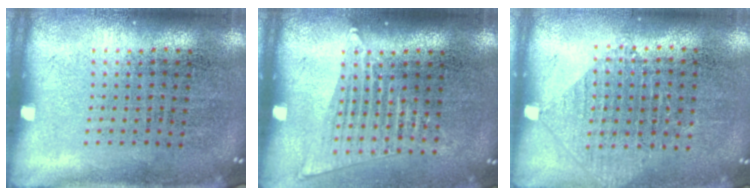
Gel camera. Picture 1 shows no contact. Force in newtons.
{"total": 1.5, "press": 1.4, "slide": 0.7}
{"total": 0.9, "press": 0.9, "slide": 0.2}